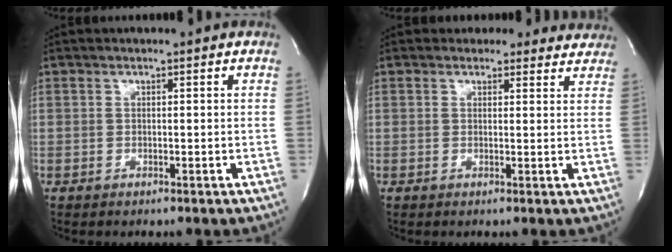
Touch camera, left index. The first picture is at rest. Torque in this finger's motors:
{"motor_torque": [1.00, -1.00, 0.50, 0.05]}